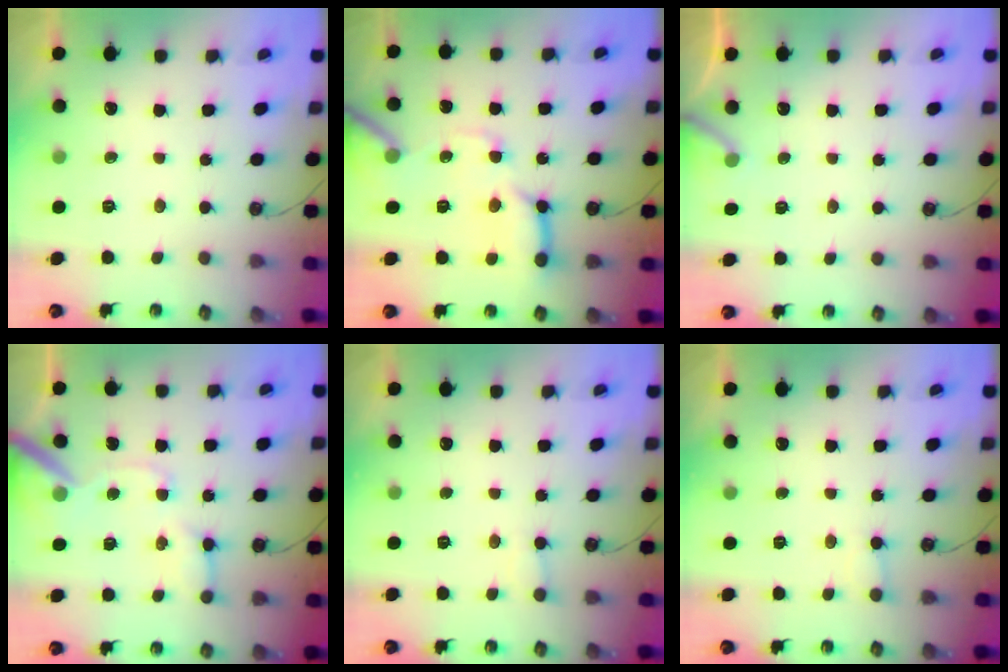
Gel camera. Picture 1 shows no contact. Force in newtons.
{"total": 16.6, "press": 16.5, "slide": 1.8}
{"total": 5.8, "press": 5.8, "slide": 0.5}
{"total": 12.4, "press": 12.3, "slide": 2.0}
{"total": 4.8, "press": 4.7, "slide": 0.6}
{"total": 5.1, "press": 5.0, "slide": 0.5}